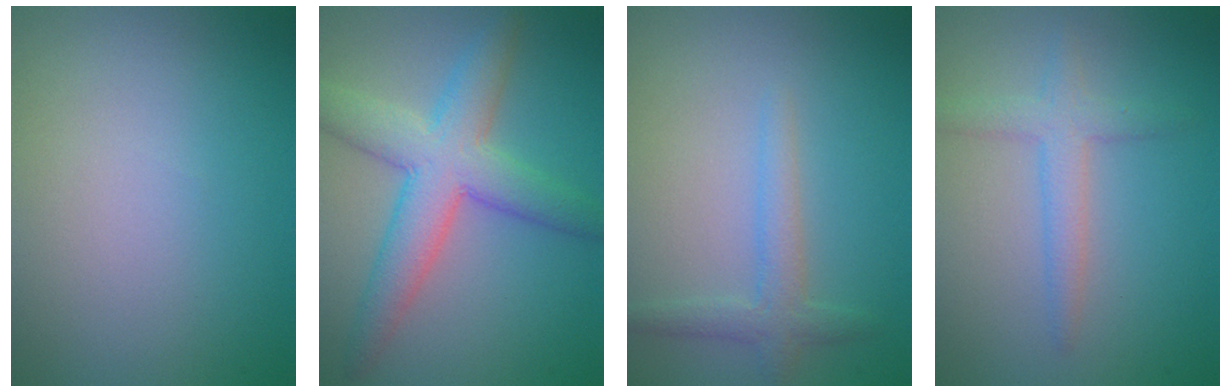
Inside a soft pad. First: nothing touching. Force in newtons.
{"total": 6.4, "press": 6.4, "slide": 0.2}
{"total": 2.1, "press": 2.1, "slide": 0.2}
{"total": 2.4, "press": 2.4, "slide": 0.1}